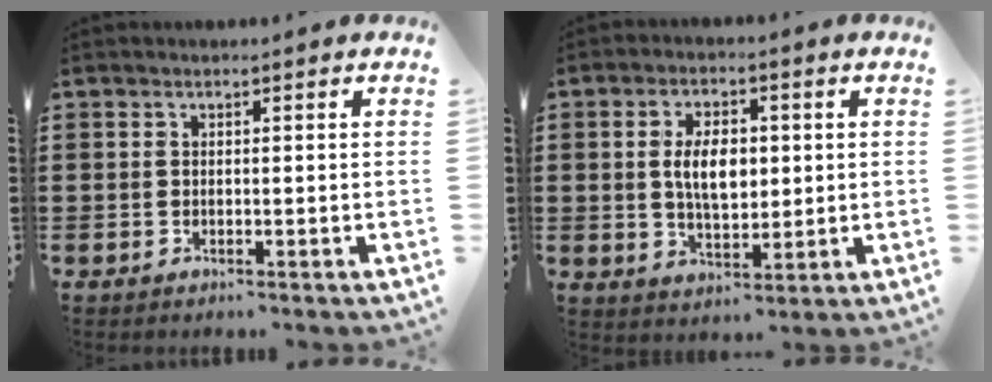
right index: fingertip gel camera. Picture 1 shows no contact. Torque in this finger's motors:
{"motor_torque": [1.25, 0.20, 0.47, 0.17]}